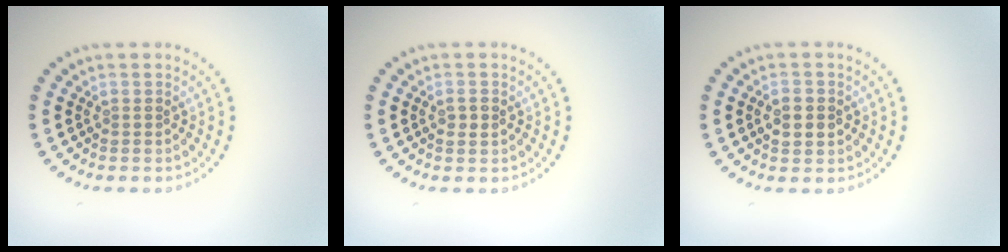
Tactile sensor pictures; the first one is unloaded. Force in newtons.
{"total": 1.1, "press": 1.1, "slide": 0.2}
{"total": 2.0, "press": 2.0, "slide": 0.1}